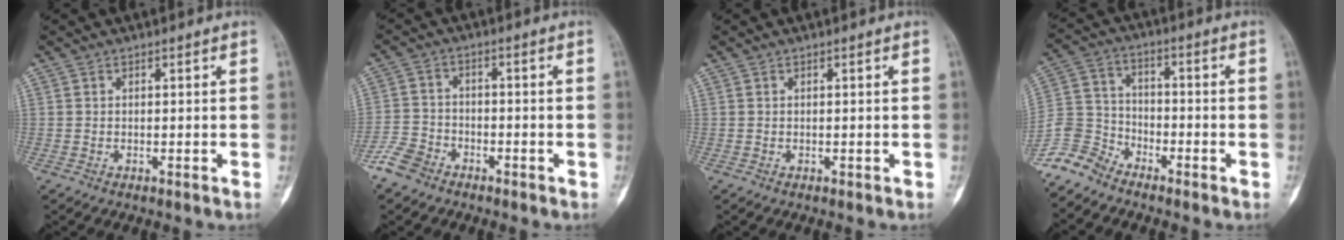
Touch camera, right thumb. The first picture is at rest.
{"total": 5.8, "force": [-4.2, 3.7, 1.5], "torque": [-0.022, 0.016, -0.090]}
{"total": 0.0}
{"total": 8.6, "force": [-7.3, 4.3, 1.4], "torque": [-0.021, 0.042, -0.157]}